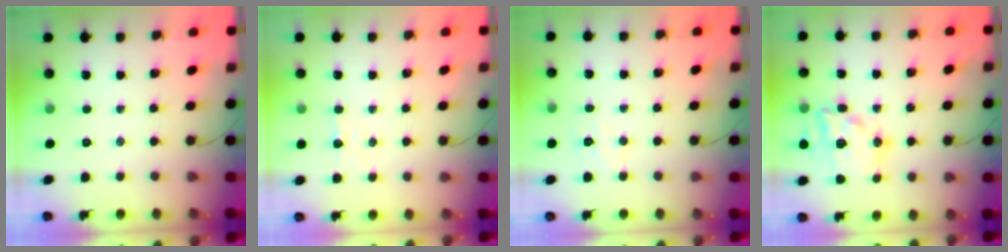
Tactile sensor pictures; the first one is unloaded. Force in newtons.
{"total": 3.5, "press": 3.4, "slide": 1.0}
{"total": 4.1, "press": 4.0, "slide": 1.0}
{"total": 17.0, "press": 16.7, "slide": 3.5}